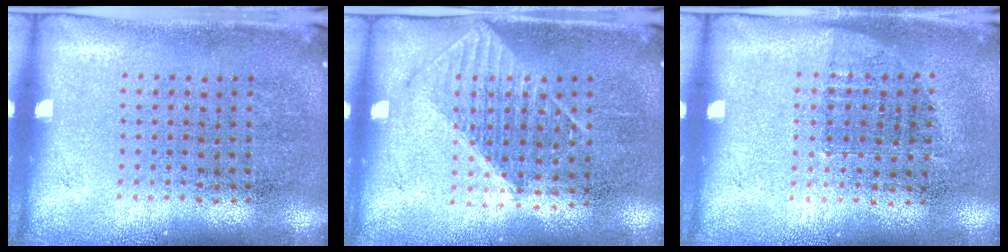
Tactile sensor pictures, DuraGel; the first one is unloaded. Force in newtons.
{"total": 1.1, "press": 1.0, "slide": 0.4}
{"total": 0.7, "press": 0.6, "slide": 0.3}